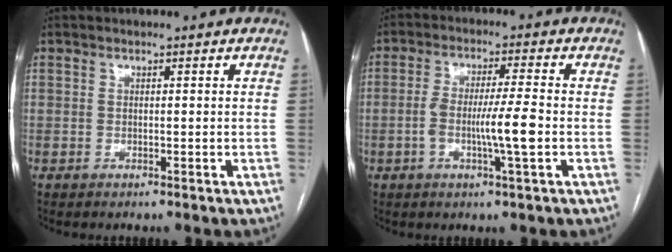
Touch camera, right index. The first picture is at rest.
{"total": 7.0, "force": [-1.6, 0.0, 6.8], "torque": [-0.126, 0.003, -0.029]}